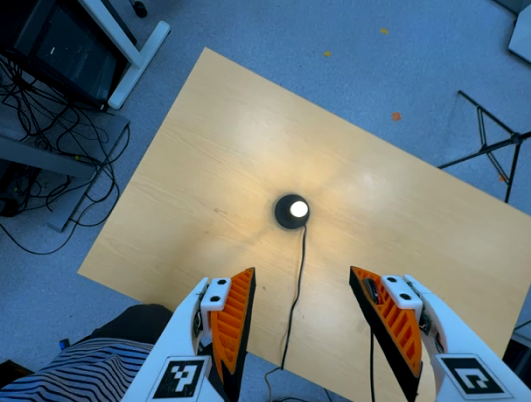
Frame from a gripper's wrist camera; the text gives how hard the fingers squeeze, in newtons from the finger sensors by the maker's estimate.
{"total": 0.0}